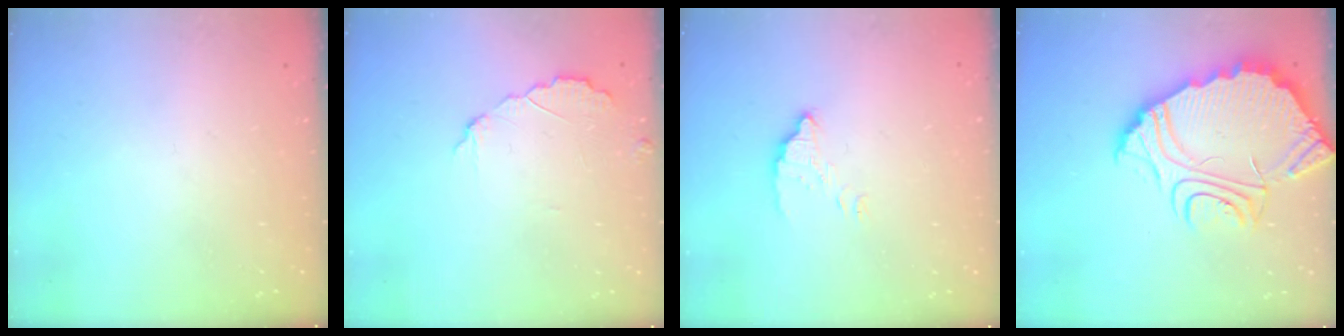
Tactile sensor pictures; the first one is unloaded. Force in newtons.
{"total": 4.3, "press": 4.3, "slide": 0.4}
{"total": 3.5, "press": 3.5, "slide": 0.1}
{"total": 18.6, "press": 18.5, "slide": 1.8}